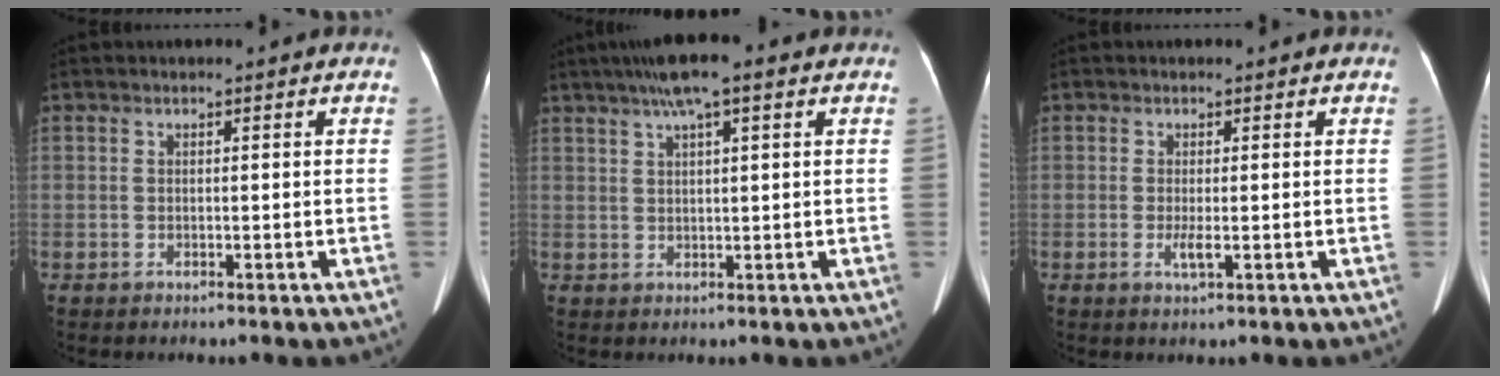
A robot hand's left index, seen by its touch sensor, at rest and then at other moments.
{"total": 7.1, "force": [4.4, 0.8, 5.5], "torque": [-0.091, 0.032, 0.068]}
{"total": 2.0, "force": [-0.1, 0.3, 1.9], "torque": [-0.035, -0.002, -0.003]}